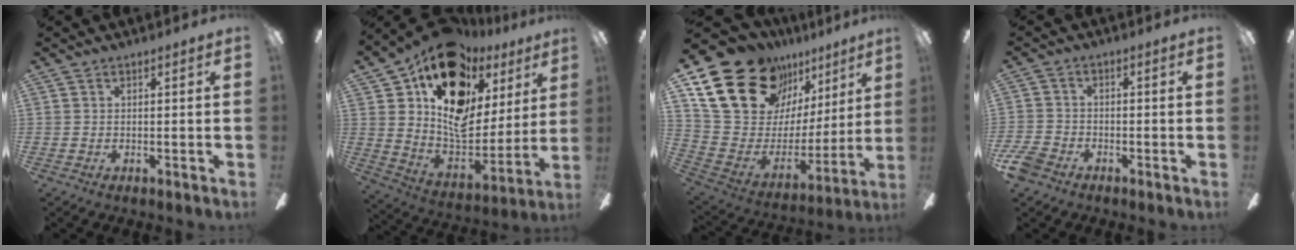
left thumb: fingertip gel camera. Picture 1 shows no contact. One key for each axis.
{"total": 19.5, "fx": 11.8, "fy": 11.7, "fz": 10.3, "tx": -0.175, "ty": -0.089, "tz": 0.207}
{"total": 23.7, "fx": 15.7, "fy": 13.8, "fz": 11.1, "tx": -0.205, "ty": -0.094, "tz": 0.304}
{"total": 4.9, "fx": -3.3, "fy": 3.0, "fz": 2.2, "tx": -0.056, "ty": 0.011, "tz": -0.065}